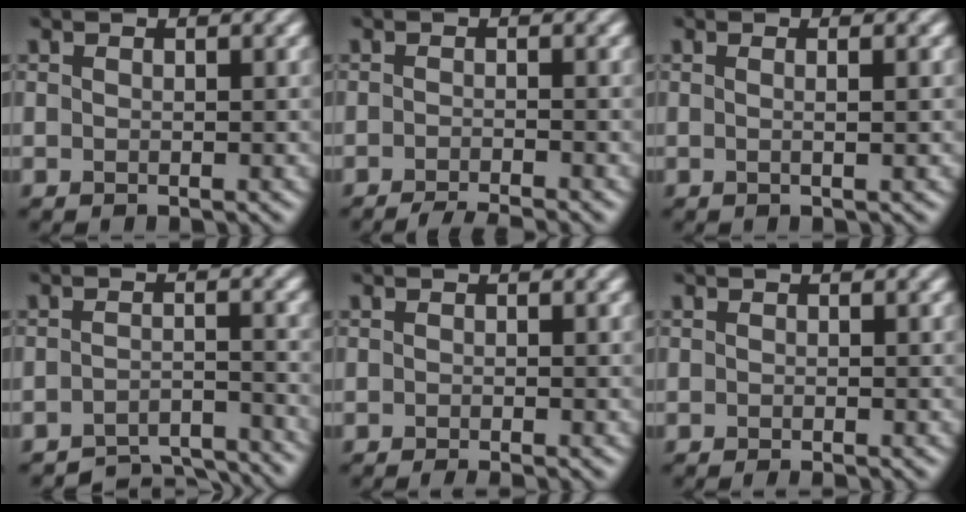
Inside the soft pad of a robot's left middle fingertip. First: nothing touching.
{"total": 3.3, "force": [-2.9, 0.3, 1.6], "torque": [-0.023, -0.002, -0.052]}
{"total": 1.1, "force": [0.4, 0.2, 1.0], "torque": [-0.013, 0.007, -0.009]}
{"total": 5.5, "force": [-5.4, 0.7, 1.0], "torque": [-0.018, -0.003, -0.076]}
{"total": 1.5, "force": [-0.8, 0.4, 1.2], "torque": [-0.008, -0.006, -0.010]}
{"total": 1.1, "force": [-0.5, 0.3, 0.9], "torque": [-0.006, -0.005, -0.010]}